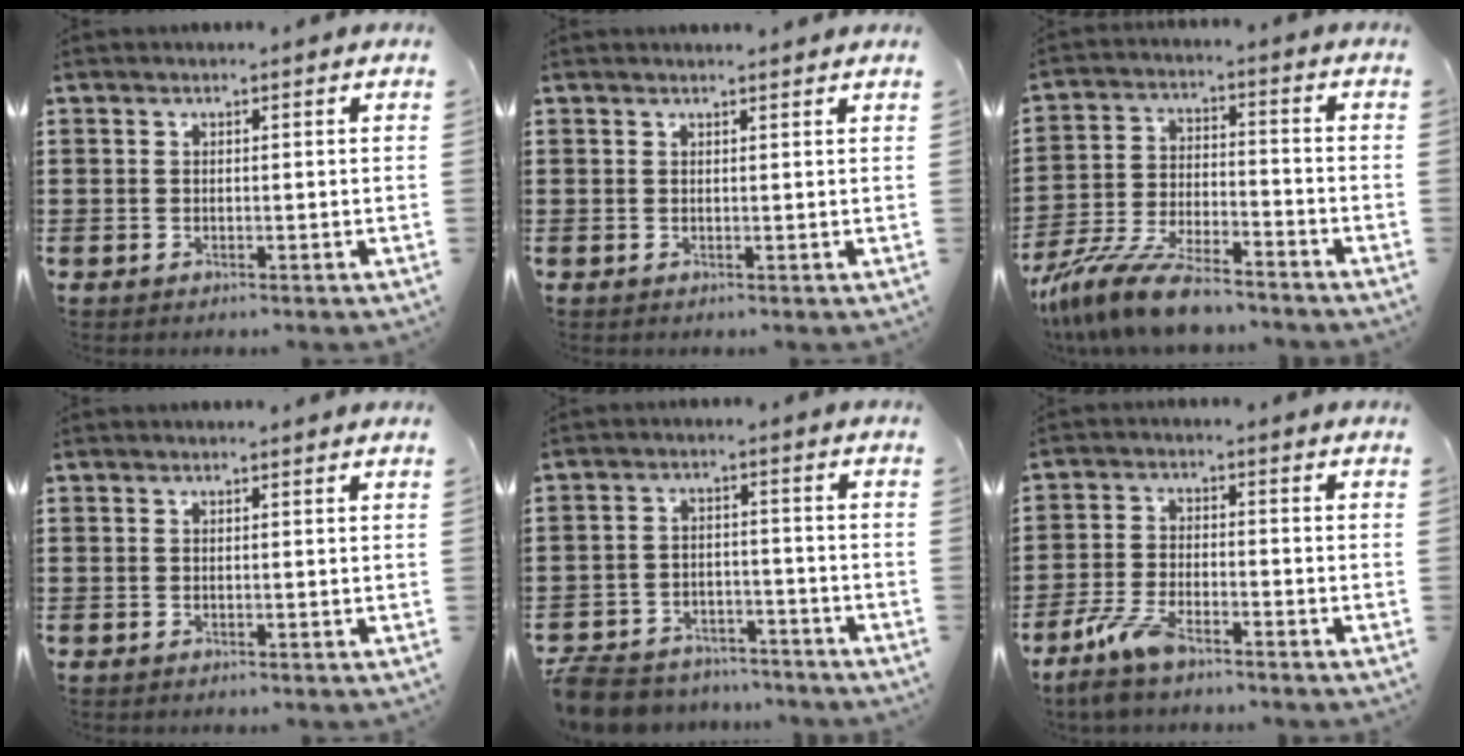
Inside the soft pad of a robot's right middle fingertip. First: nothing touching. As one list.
[{"total": 0.7, "force": [0.7, -0.1, 0.0], "torque": [-0.001, -0.003, 0.013]}, {"total": 10.2, "force": [-9.0, 1.6, 4.5], "torque": [-0.096, 0.016, -0.176]}, {"total": 0.0}, {"total": 6.0, "force": [-5.7, 1.5, 0.9], "torque": [-0.035, 0.009, -0.119]}, {"total": 6.2, "force": [-4.5, 1.8, 3.8], "torque": [-0.094, -0.008, -0.090]}]